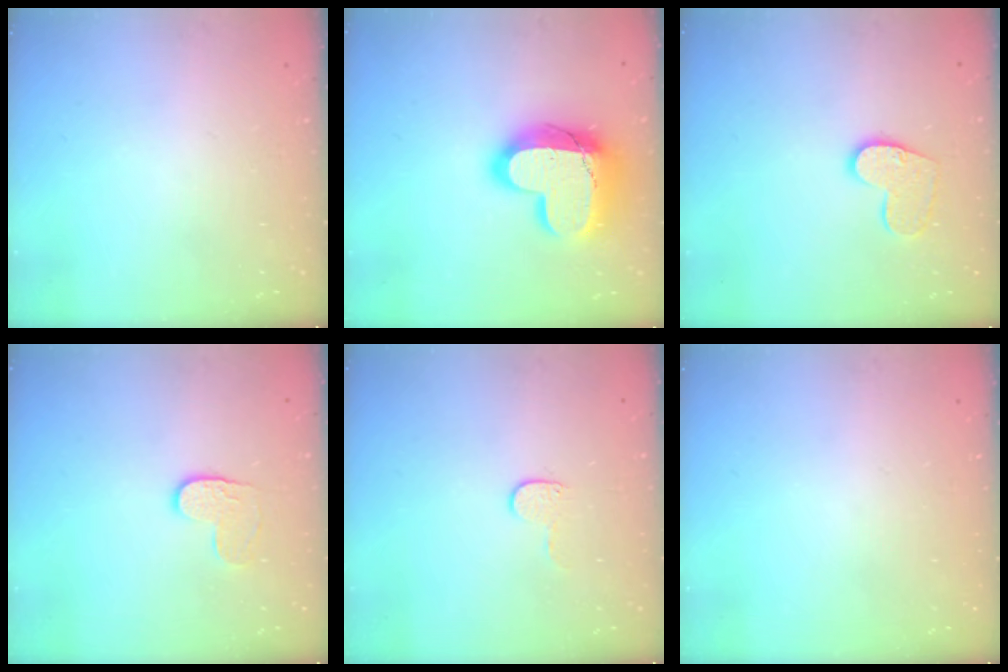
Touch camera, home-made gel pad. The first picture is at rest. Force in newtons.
{"total": 24.2, "press": 24.2, "slide": 1.6}
{"total": 10.4, "press": 10.4, "slide": 0.7}
{"total": 5.2, "press": 5.2, "slide": 0.2}
{"total": 3.8, "press": 3.8, "slide": 0.4}
{"total": 0.0}